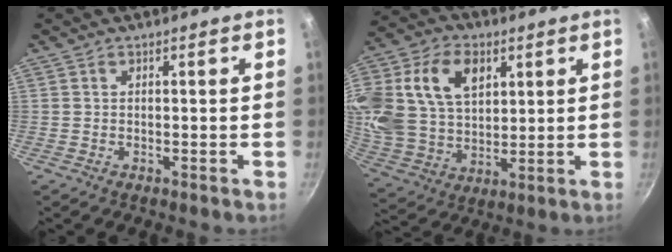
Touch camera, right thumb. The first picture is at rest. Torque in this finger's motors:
{"motor_torque": [1.10, 3.91, 0.99, -0.02, 0.55]}